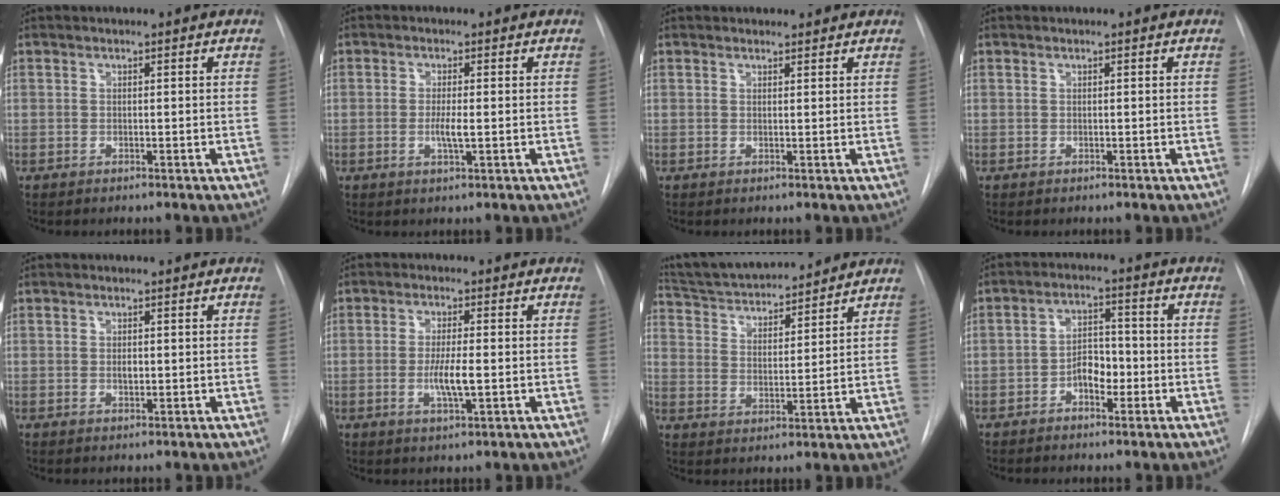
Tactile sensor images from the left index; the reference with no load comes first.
{"total": 2.5, "force": [-0.6, 0.2, 2.4], "torque": [-0.049, -0.010, -0.011]}
{"total": 1.9, "force": [1.8, 0.7, 0.1], "torque": [-0.002, 0.008, 0.020]}
{"total": 0.0}
{"total": 0.9, "force": [-0.2, 0.5, 0.7], "torque": [-0.012, -0.007, -0.003]}
{"total": 4.5, "force": [-1.1, 0.5, 4.3], "torque": [-0.086, -0.014, -0.018]}
{"total": 16.2, "force": [14.9, 2.6, 5.8], "torque": [-0.101, 0.016, 0.244]}
{"total": 4.6, "force": [-2.2, 2.5, 3.2], "torque": [-0.055, 0.008, -0.040]}